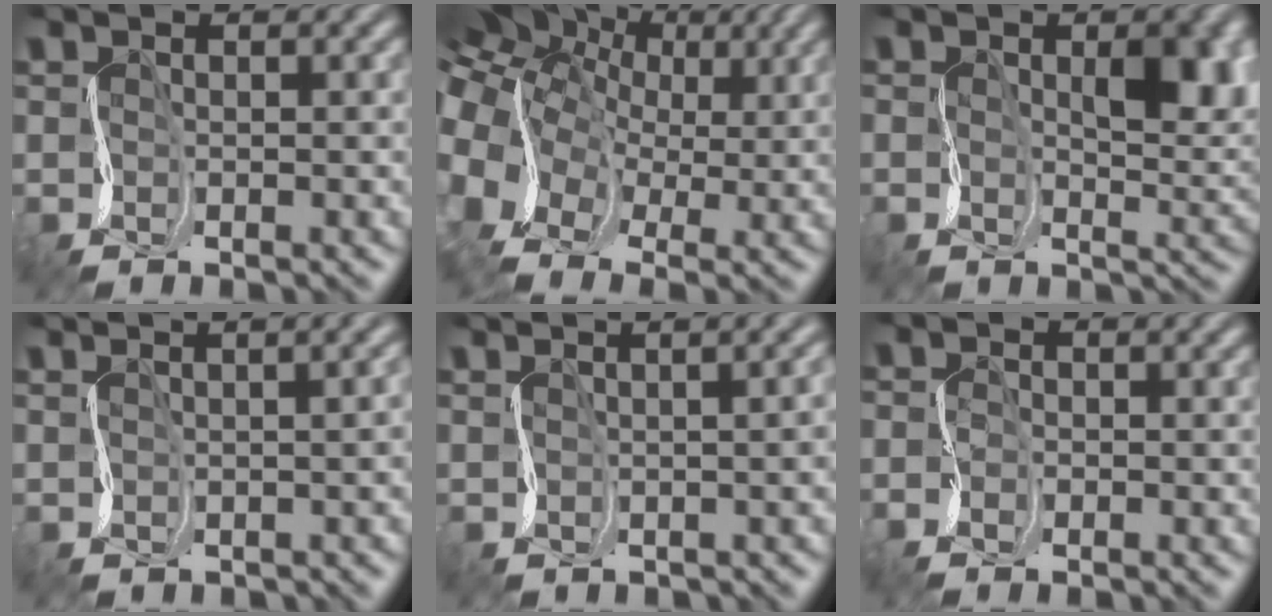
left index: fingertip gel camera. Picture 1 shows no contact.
{"total": 14.4, "force": [2.9, 11.9, 7.7], "torque": [-0.179, 0.021, 0.054]}
{"total": 5.0, "force": [1.2, 2.5, 4.1], "torque": [-0.072, 0.006, 0.018]}
{"total": 5.0, "force": [1.2, 2.7, 4.0], "torque": [0.005, 0.039, -0.010]}
{"total": 6.7, "force": [1.6, 3.6, 5.5], "torque": [-0.007, 0.045, -0.013]}
{"total": 2.0, "force": [-1.5, 1.0, 0.8], "torque": [-0.022, -0.003, -0.023]}